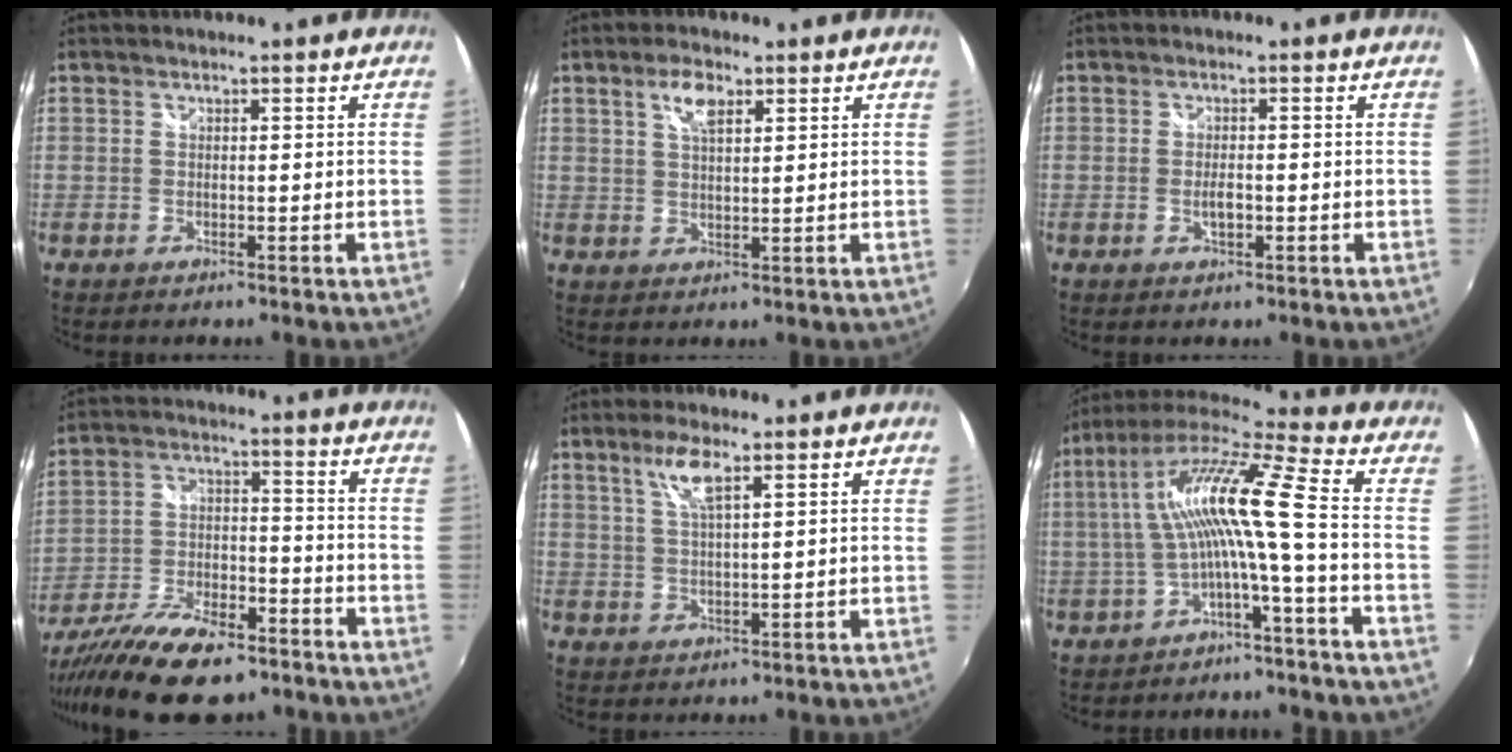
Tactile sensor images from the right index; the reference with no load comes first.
{"total": 4.6, "force": [2.4, 1.8, 3.5], "torque": [-0.063, 0.007, 0.043]}
{"total": 2.4, "force": [-0.6, 1.0, 2.1], "torque": [-0.038, -0.002, -0.011]}
{"total": 18.8, "force": [-14.0, 6.5, 10.6], "torque": [-0.210, -0.034, -0.232]}
{"total": 5.2, "force": [2.8, 0.9, 4.3], "torque": [-0.084, 0.004, 0.056]}
{"total": 12.7, "force": [-1.7, -0.5, 12.6], "torque": [-0.238, 0.014, -0.030]}